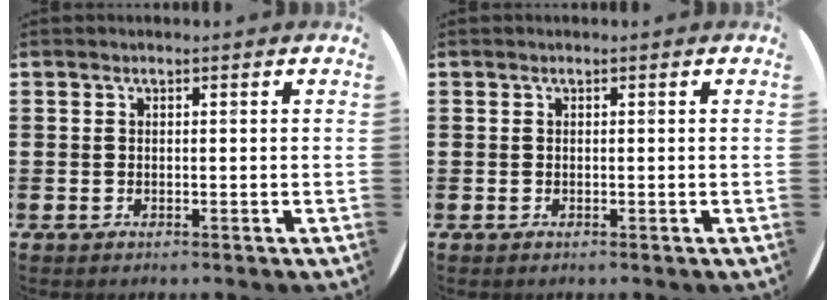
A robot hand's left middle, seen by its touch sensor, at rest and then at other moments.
{"total": 0.0}